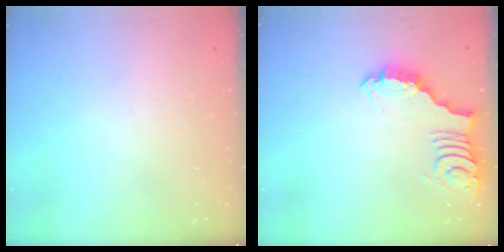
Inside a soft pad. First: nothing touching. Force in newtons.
{"total": 3.0, "press": 3.0, "slide": 0.0}